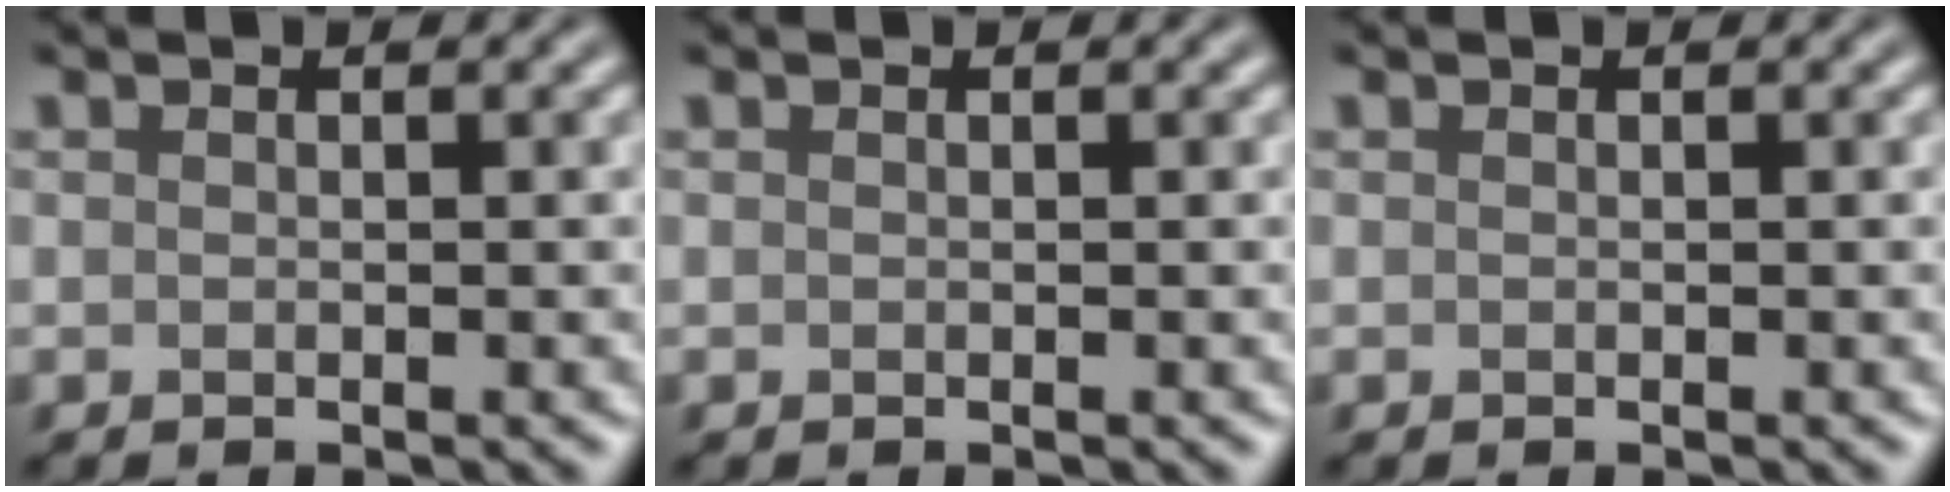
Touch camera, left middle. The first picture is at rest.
{"total": 0.0}
{"total": 0.0}